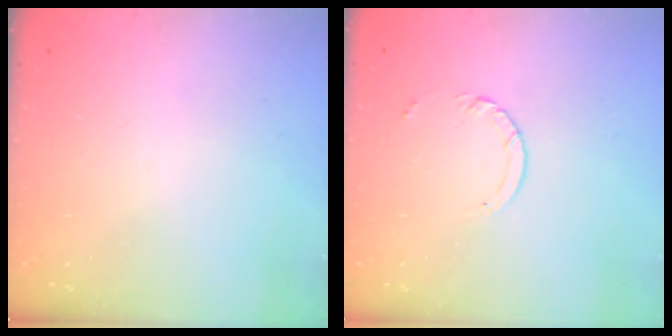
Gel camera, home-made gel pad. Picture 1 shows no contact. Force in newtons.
{"total": 3.9, "press": 3.9, "slide": 0.4}